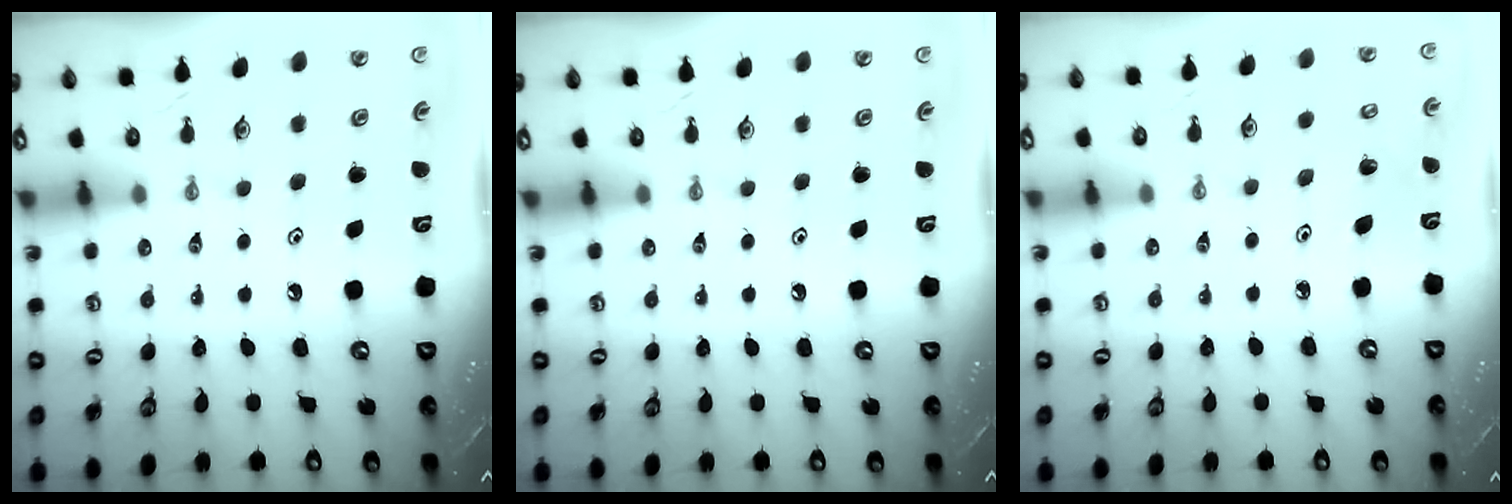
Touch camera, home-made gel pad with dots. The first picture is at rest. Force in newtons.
{"total": 0.0}
{"total": 4.5, "press": 4.4, "slide": 1.2}